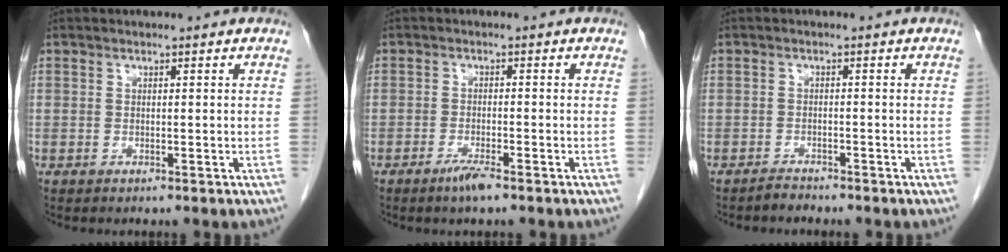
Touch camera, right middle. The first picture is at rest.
{"total": 2.9, "force": [-2.1, 0.2, 2.0], "torque": [-0.041, -0.003, -0.038]}
{"total": 1.3, "force": [-1.3, 0.0, 0.0], "torque": [0.000, -0.003, -0.023]}